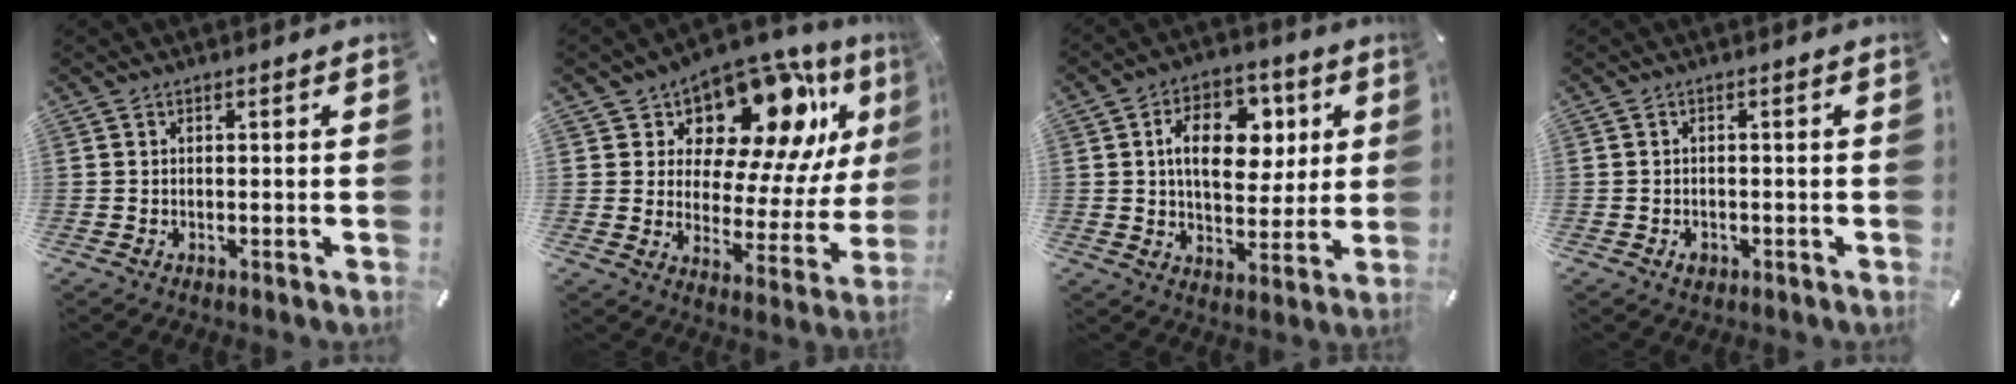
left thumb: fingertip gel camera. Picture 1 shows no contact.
{"total": 15.1, "force": [10.4, 8.1, 7.4], "torque": [-0.111, -0.089, 0.174]}
{"total": 14.4, "force": [3.9, 9.6, 10.0], "torque": [-0.144, 0.002, 0.067]}
{"total": 1.9, "force": [-0.9, 1.4, 0.9], "torque": [-0.018, 0.005, -0.017]}